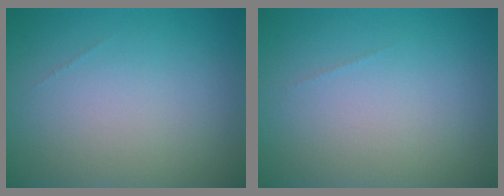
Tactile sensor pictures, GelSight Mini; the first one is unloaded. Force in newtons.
{"total": 0.0}